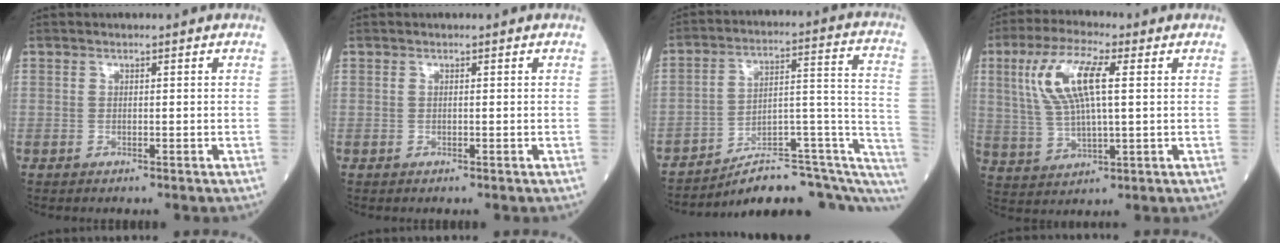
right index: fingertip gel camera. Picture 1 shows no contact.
{"total": 0.0}
{"total": 17.7, "force": [-13.6, 4.6, 10.3], "torque": [-0.075, 0.080, -0.180]}
{"total": 10.9, "force": [3.1, 2.4, 10.2], "torque": [-0.222, 0.015, 0.063]}